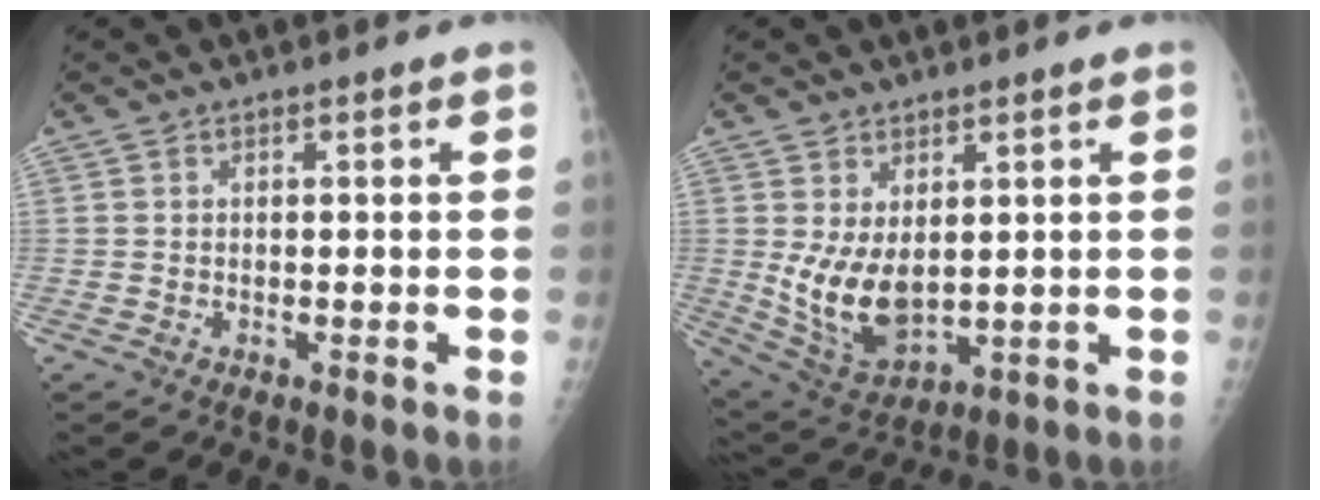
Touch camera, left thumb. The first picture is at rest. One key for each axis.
{"total": 10.1, "fx": 0.9, "fy": 5.9, "fz": 8.2, "tx": -0.140, "ty": -0.021, "tz": 0.039}